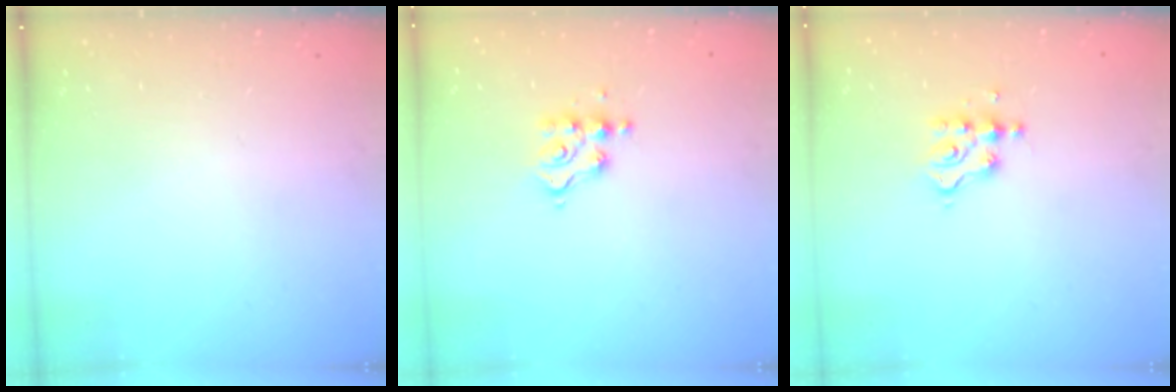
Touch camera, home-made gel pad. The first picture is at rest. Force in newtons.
{"total": 5.7, "press": 5.7, "slide": 0.3}
{"total": 4.8, "press": 4.7, "slide": 0.4}